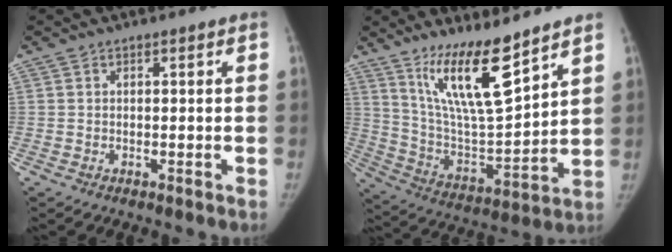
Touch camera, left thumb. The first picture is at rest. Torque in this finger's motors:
{"motor_torque": [0.34, 0.14, 1.55, -1.22, 0.35]}